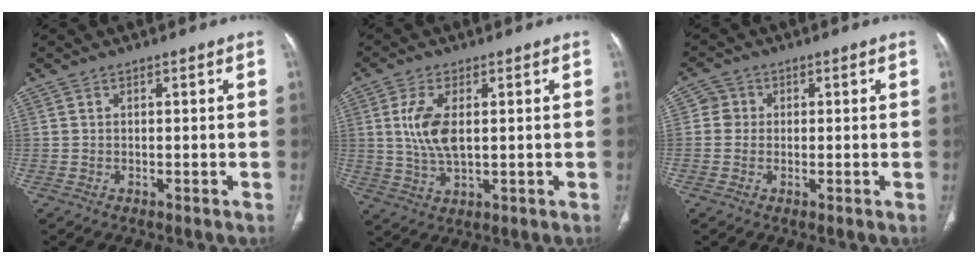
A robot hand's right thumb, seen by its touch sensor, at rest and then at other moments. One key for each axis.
{"total": 7.8, "fx": 1.3, "fy": 3.7, "fz": 6.8, "tx": -0.143, "ty": -0.012, "tz": 0.029}
{"total": 2.6, "fx": 0.2, "fy": 2.5, "fz": 0.4, "tx": 0.014, "ty": 0.006, "tz": -0.002}